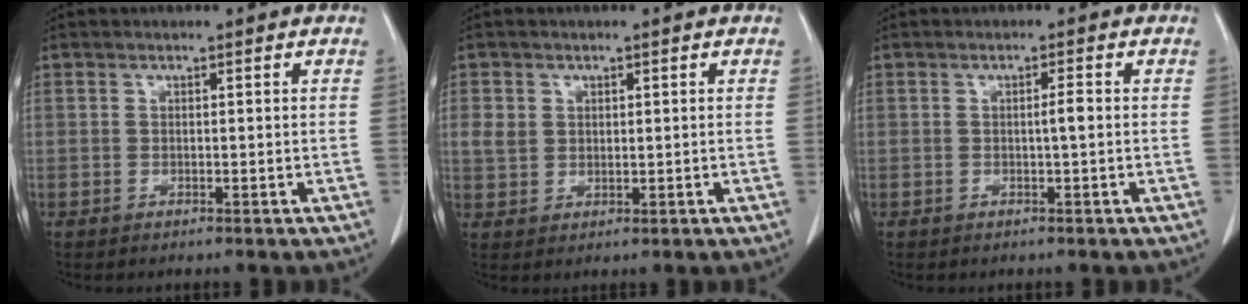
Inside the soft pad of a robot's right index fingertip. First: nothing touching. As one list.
[{"total": 3.1, "force": [0.9, 2.6, 1.3], "torque": [-0.022, 0.005, 0.023]}, {"total": 1.3, "force": [-0.1, 0.0, 1.3], "torque": [-0.019, 0.003, 0.000]}]